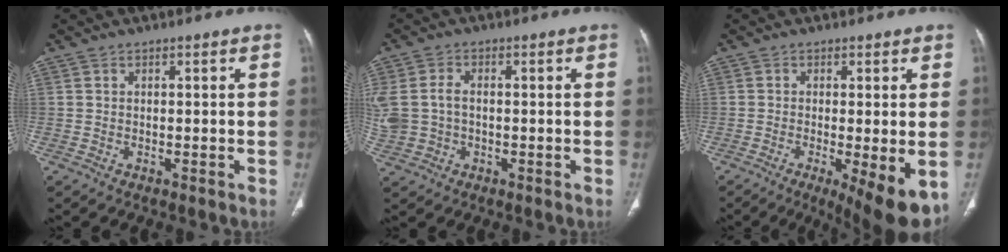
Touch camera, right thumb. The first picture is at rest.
{"total": 7.9, "force": [0.0, 5.8, 5.3], "torque": [-0.134, 0.020, 0.005]}
{"total": 10.2, "force": [-3.5, 2.4, 9.3], "torque": [-0.132, -0.024, -0.049]}